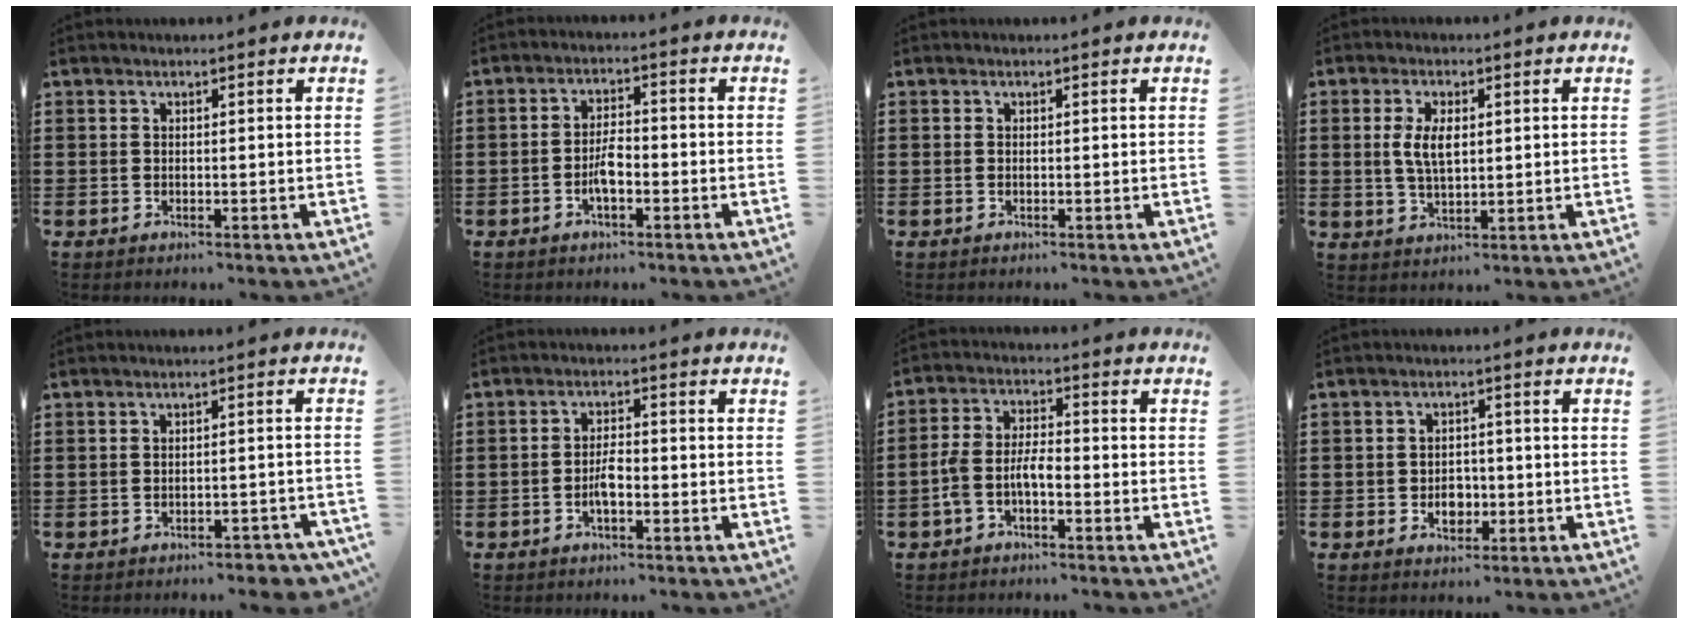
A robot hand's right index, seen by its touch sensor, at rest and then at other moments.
{"total": 3.9, "force": [-1.4, 1.5, 3.3], "torque": [-0.072, 0.002, -0.031]}
{"total": 0.0}
{"total": 5.1, "force": [0.6, 2.3, 4.4], "torque": [-0.091, 0.008, 0.010]}
{"total": 2.1, "force": [-2.0, 0.3, 0.6], "torque": [-0.015, 0.000, -0.042]}
{"total": 3.2, "force": [-1.2, 1.2, 2.7], "torque": [-0.063, 0.001, -0.028]}
{"total": 4.9, "force": [-2.1, 2.1, 3.9], "torque": [-0.096, 0.003, -0.047]}
{"total": 3.2, "force": [-0.9, 2.6, 1.7], "torque": [-0.028, 0.000, -0.020]}